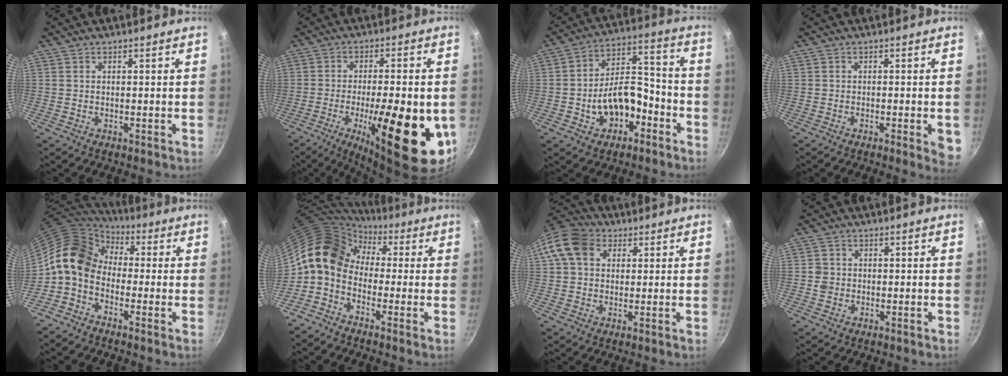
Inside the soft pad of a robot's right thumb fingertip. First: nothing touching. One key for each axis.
{"total": 22.6, "fx": -6.2, "fy": 7.4, "fz": 20.5, "tx": -0.281, "ty": 0.002, "tz": -0.083}
{"total": 13.3, "fx": -5.2, "fy": 8.5, "fz": 8.9, "tx": -0.109, "ty": 0.066, "tz": -0.078}
{"total": 4.5, "fx": -1.5, "fy": 1.1, "fz": 4.2, "tx": -0.041, "ty": 0.000, "tz": -0.019}
{"total": 11.2, "fx": -0.4, "fy": 8.5, "fz": 7.4, "tx": -0.109, "ty": 0.036, "tz": -0.032}
{"total": 11.2, "fx": 0.9, "fy": 8.5, "fz": 7.3, "tx": -0.106, "ty": 0.028, "tz": -0.011}
{"total": 9.8, "fx": 2.8, "fy": 7.7, "fz": 5.5, "tx": -0.079, "ty": 0.015, "tz": 0.032}
{"total": 2.2, "fx": -0.3, "fy": 2.1, "fz": 0.7, "tx": -0.003, "ty": 0.008, "tz": -0.006}